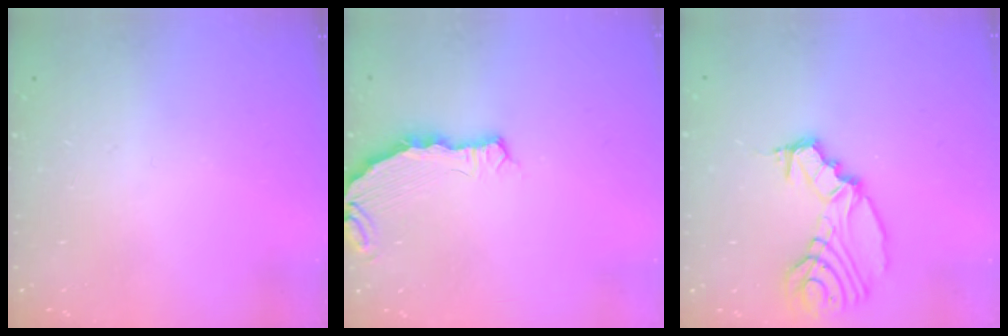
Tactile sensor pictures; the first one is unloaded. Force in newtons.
{"total": 7.3, "press": 5.2, "slide": 5.2}
{"total": 11.6, "press": 10.9, "slide": 3.9}